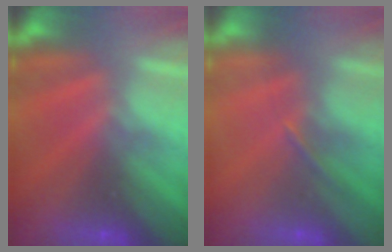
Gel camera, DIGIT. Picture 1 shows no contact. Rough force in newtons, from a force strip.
{"total": 1.4}